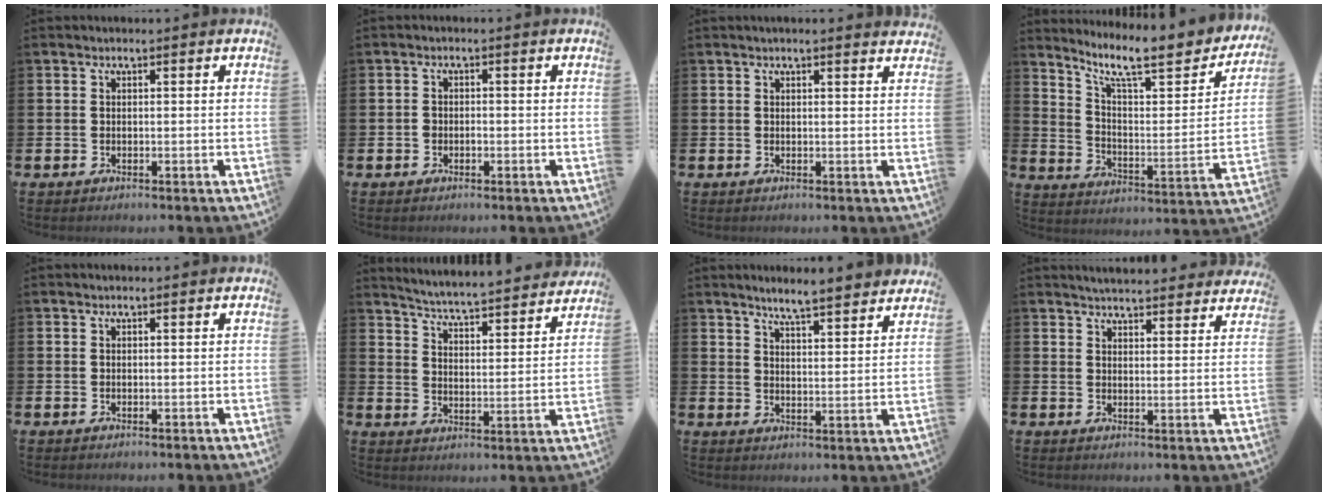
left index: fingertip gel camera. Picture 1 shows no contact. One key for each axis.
{"total": 1.2, "fx": -0.5, "fy": 1.0, "fz": 0.6, "tx": -0.007, "ty": 0.003, "tz": -0.013}
{"total": 0.9, "fx": 0.9, "fy": 0.0, "fz": 0.2, "tx": 0.004, "ty": -0.004, "tz": 0.015}
{"total": 10.4, "fx": 8.5, "fy": 2.4, "fz": 5.4, "tx": -0.120, "ty": -0.067, "tz": 0.139}
{"total": 0.0}
{"total": 5.2, "fx": 5.1, "fy": -0.1, "fz": 0.9, "tx": -0.038, "ty": -0.051, "tz": 0.082}
{"total": 5.8, "fx": 5.7, "fy": -0.1, "fz": 1.2, "tx": -0.035, "ty": -0.036, "tz": 0.099}
{"total": 4.5, "fx": 4.5, "fy": 0.5, "fz": 0.4, "tx": -0.008, "ty": -0.030, "tz": 0.079}